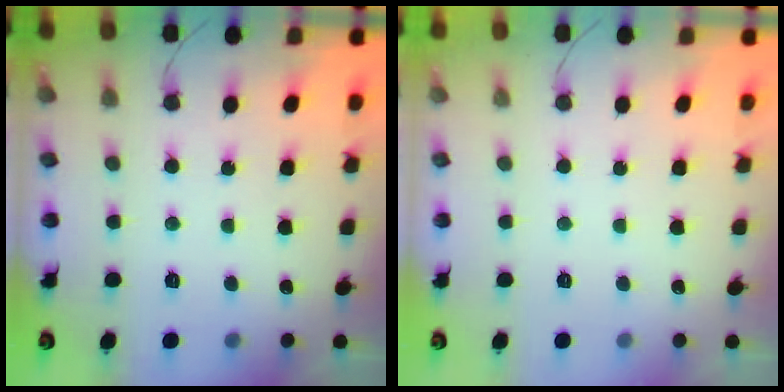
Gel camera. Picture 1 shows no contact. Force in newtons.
{"total": 0.0}